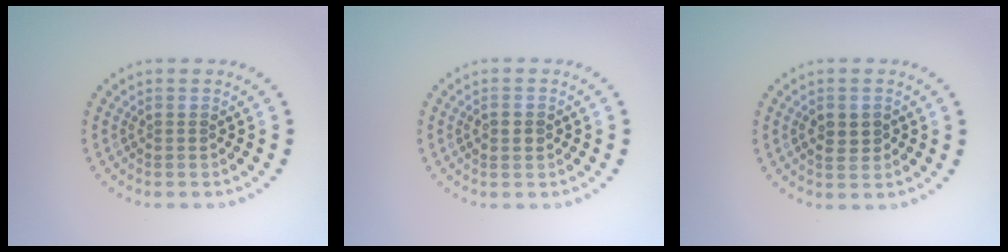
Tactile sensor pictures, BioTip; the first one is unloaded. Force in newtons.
{"total": 1.8, "press": 1.8, "slide": 0.3}
{"total": 2.2, "press": 2.2, "slide": 0.1}